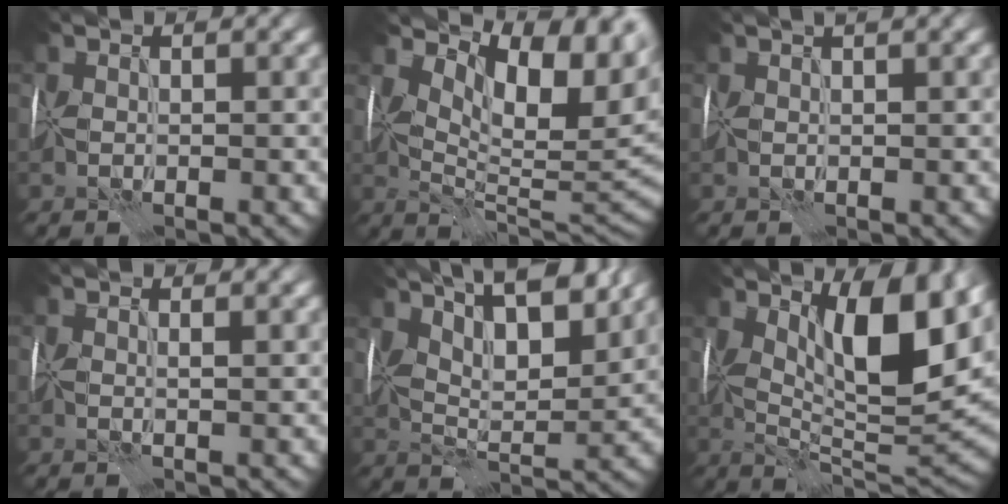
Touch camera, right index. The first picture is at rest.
{"total": 10.6, "force": [3.8, 4.8, 8.7], "torque": [-0.121, -0.006, 0.065]}
{"total": 1.8, "force": [1.0, 0.4, 1.4], "torque": [-0.019, 0.011, 0.013]}
{"total": 1.4, "force": [1.0, -0.1, 1.1], "torque": [-0.011, 0.002, 0.010]}
{"total": 11.9, "force": [7.4, 3.5, 8.6], "torque": [-0.135, 0.022, 0.088]}
{"total": 12.0, "force": [3.7, 3.5, 10.8], "torque": [-0.158, -0.005, 0.057]}